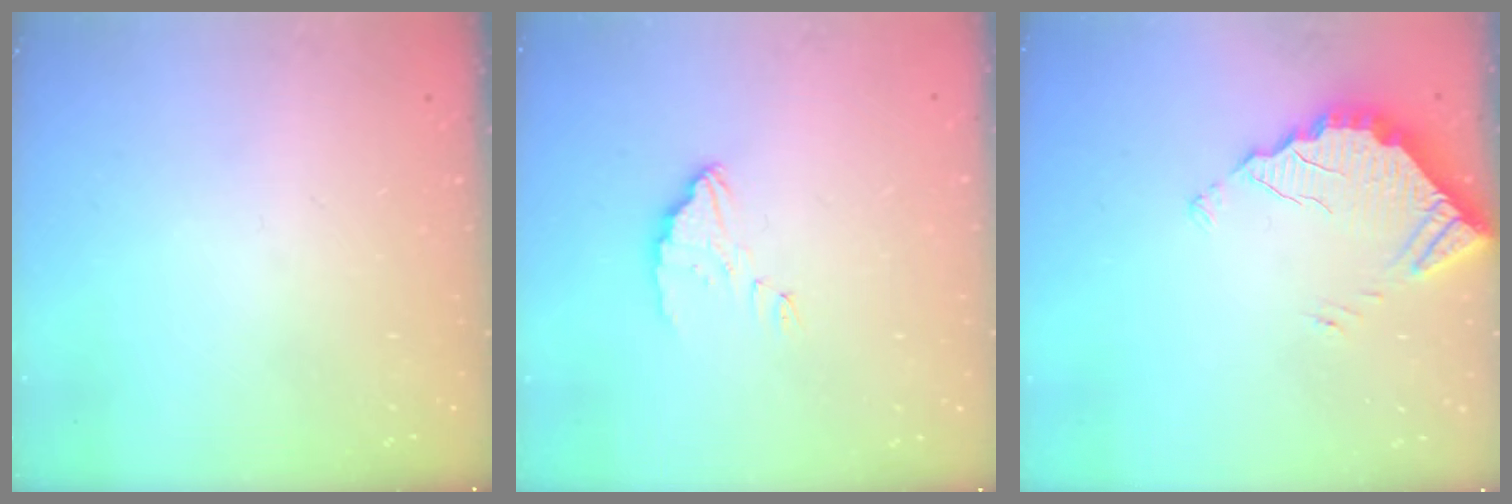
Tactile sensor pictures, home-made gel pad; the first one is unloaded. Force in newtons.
{"total": 3.2, "press": 3.2, "slide": 0.1}
{"total": 3.5, "press": 3.5, "slide": 0.2}